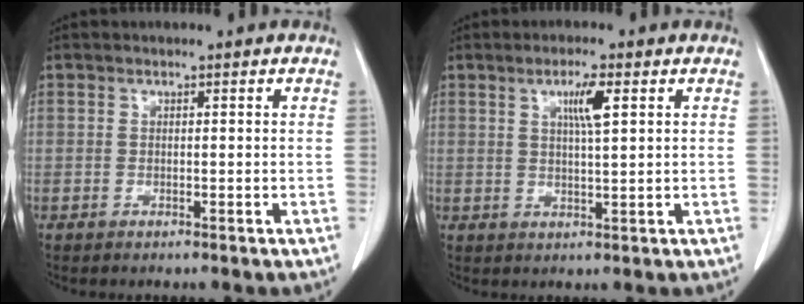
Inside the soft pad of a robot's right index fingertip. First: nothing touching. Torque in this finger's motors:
{"motor_torque": [0.37, 0.02, 0.10, 0.06]}